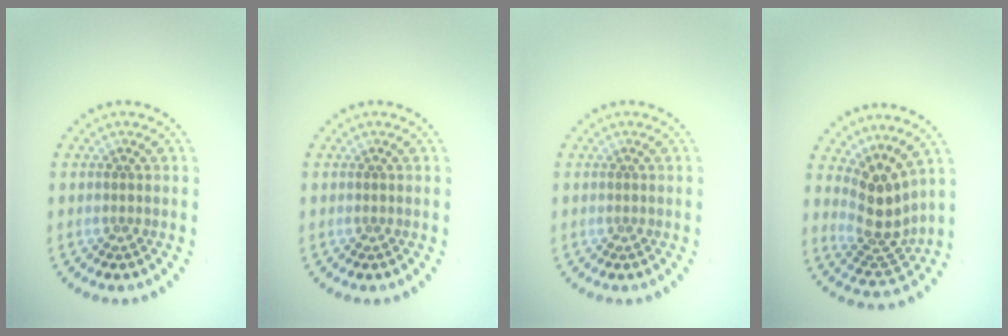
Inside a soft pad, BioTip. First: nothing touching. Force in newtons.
{"total": 0.0}
{"total": 0.0}
{"total": 4.2, "press": 3.1, "slide": 2.9}